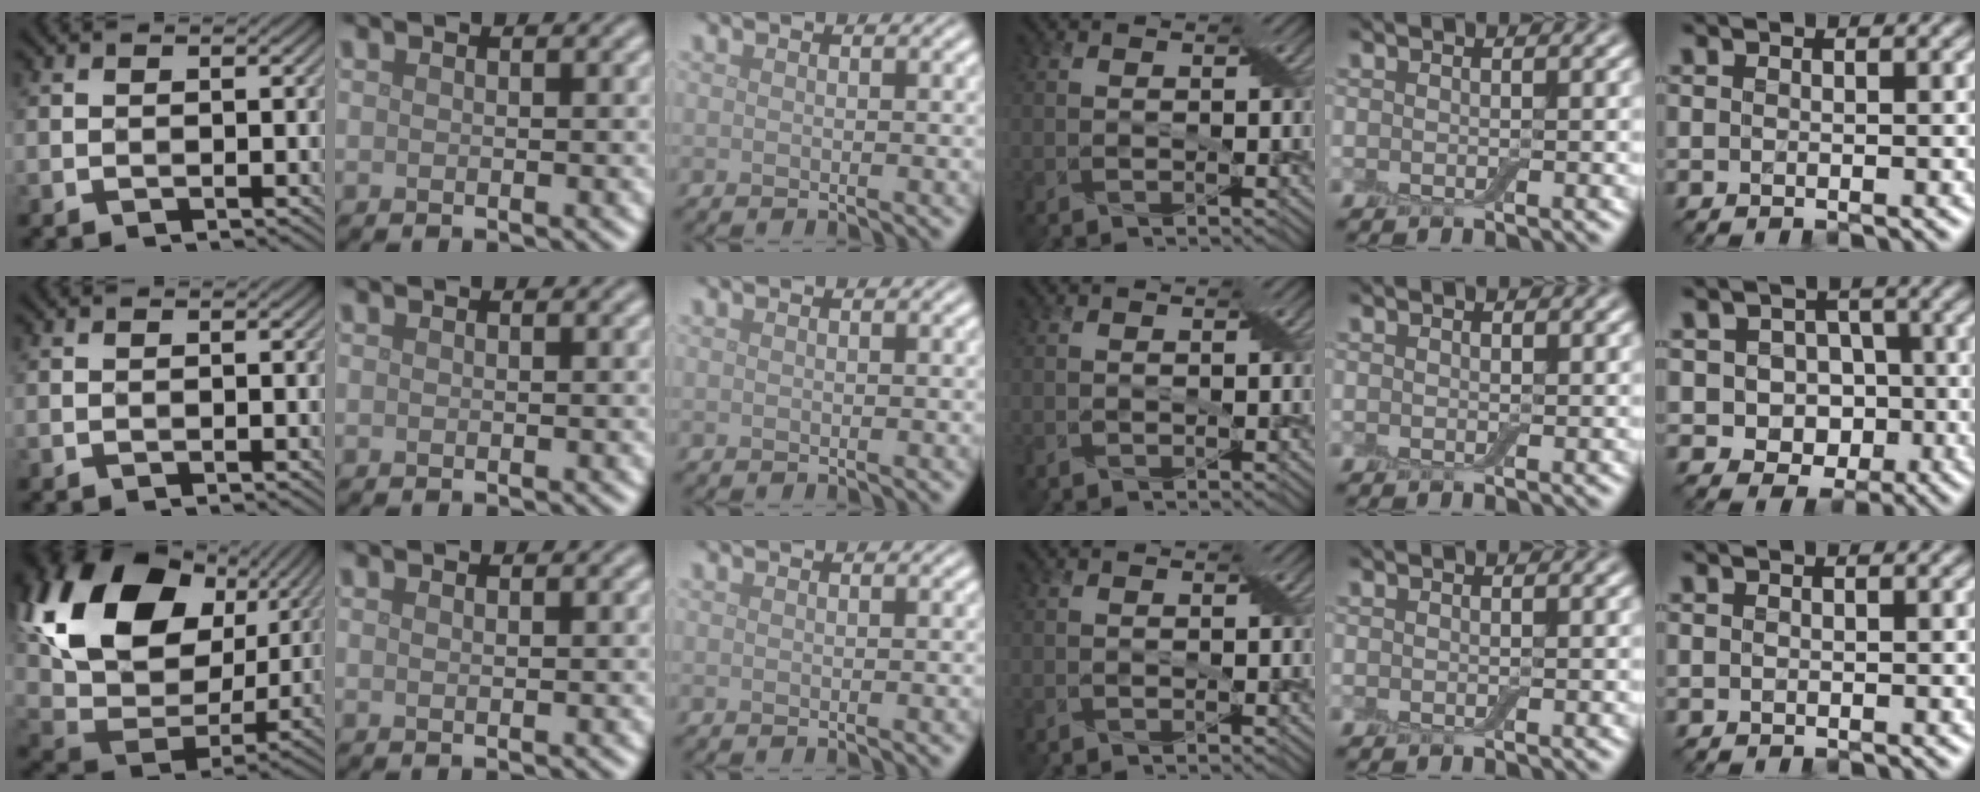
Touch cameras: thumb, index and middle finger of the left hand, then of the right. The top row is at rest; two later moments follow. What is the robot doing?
{"motion": "peel", "object": "adhesive wrap"}